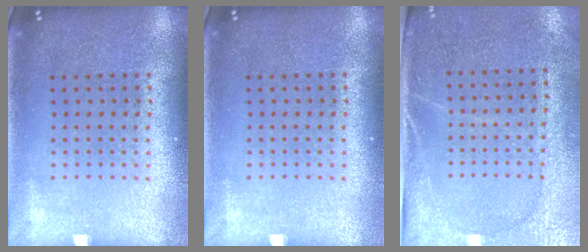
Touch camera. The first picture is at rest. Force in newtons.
{"total": 0.0}
{"total": 2.9, "press": 2.5, "slide": 1.4}